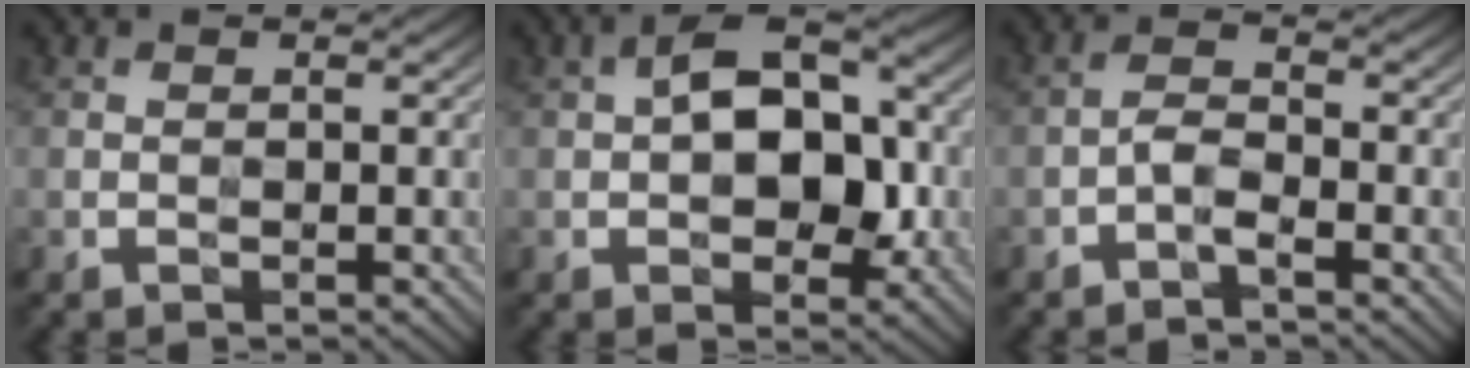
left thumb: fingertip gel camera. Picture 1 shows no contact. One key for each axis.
{"total": 9.6, "fx": 0.0, "fy": 5.6, "fz": 7.9, "tx": -0.119, "ty": 0.016, "tz": -0.012}
{"total": 2.4, "fx": -1.6, "fy": 0.7, "fz": 1.7, "tx": -0.039, "ty": 0.005, "tz": -0.039}